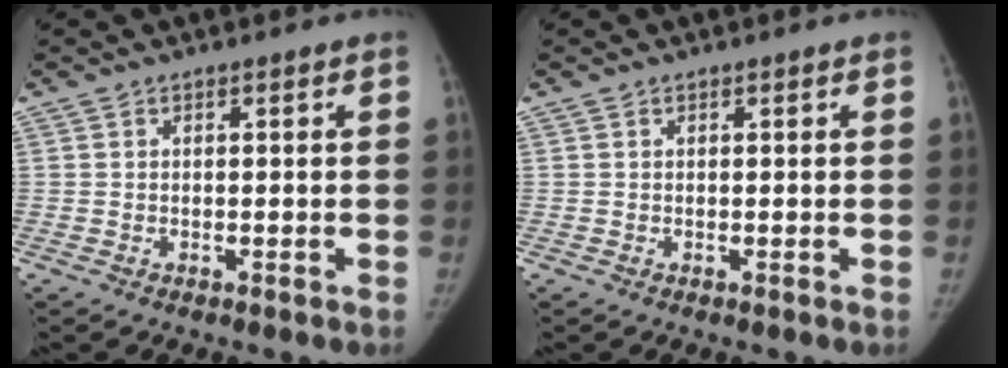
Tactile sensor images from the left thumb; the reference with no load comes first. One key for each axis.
{"total": 0.0}